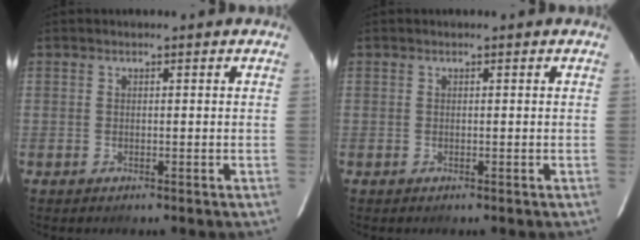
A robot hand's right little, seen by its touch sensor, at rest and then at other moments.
{"total": 0.0}